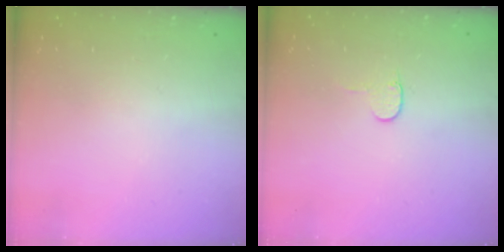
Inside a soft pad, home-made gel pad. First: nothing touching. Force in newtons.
{"total": 4.0, "press": 4.0, "slide": 0.4}